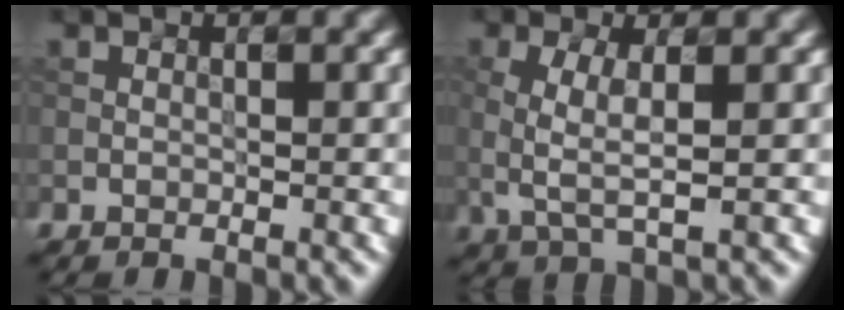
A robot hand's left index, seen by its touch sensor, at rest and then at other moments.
{"total": 2.7, "force": [0.1, 0.8, 2.6], "torque": [-0.074, 0.004, 0.007]}